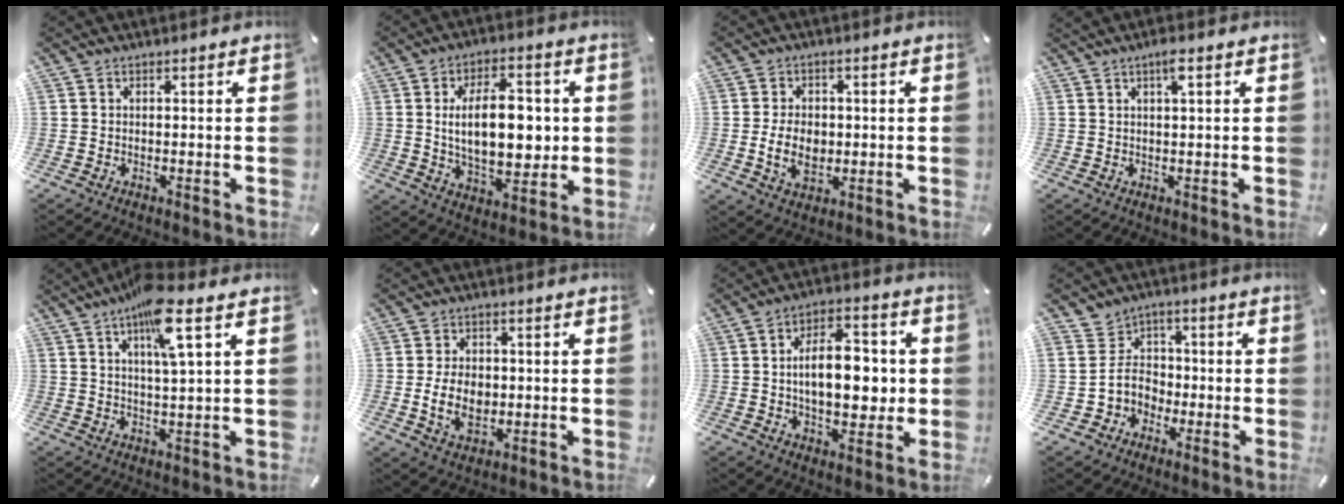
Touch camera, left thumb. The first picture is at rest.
{"total": 15.8, "force": [1.3, 8.8, 13.1], "torque": [-0.222, 0.000, 0.017]}
{"total": 8.1, "force": [-0.8, 5.9, 5.4], "torque": [-0.107, -0.001, -0.016]}
{"total": 2.9, "force": [1.5, 0.3, 2.5], "torque": [-0.052, 0.003, 0.024]}
{"total": 10.7, "force": [5.4, 1.8, 9.1], "torque": [-0.153, -0.014, 0.087]}
{"total": 8.6, "force": [-0.9, 6.3, 5.8], "torque": [-0.120, -0.002, -0.019]}
{"total": 13.8, "force": [0.3, 8.1, 11.1], "torque": [-0.159, 0.007, 0.004]}
{"total": 8.5, "force": [-1.1, 8.4, 1.0], "torque": [-0.026, 0.016, -0.017]}